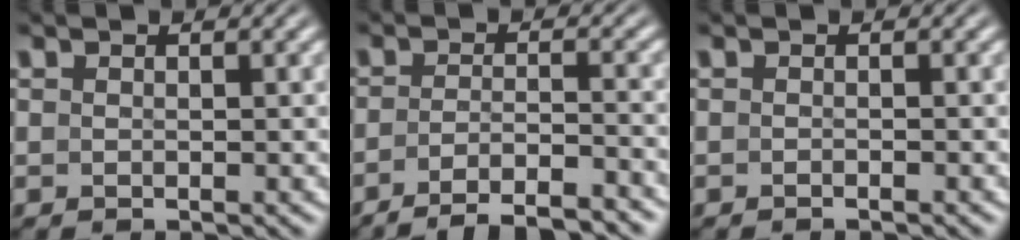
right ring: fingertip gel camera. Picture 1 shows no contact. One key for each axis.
{"total": 7.2, "fx": -6.5, "fy": 1.8, "fz": 2.7, "tx": -0.043, "ty": -0.027, "tz": -0.091}
{"total": 0.8, "fx": -0.7, "fy": -0.4, "fz": 0.0, "tx": -0.002, "ty": -0.001, "tz": -0.012}